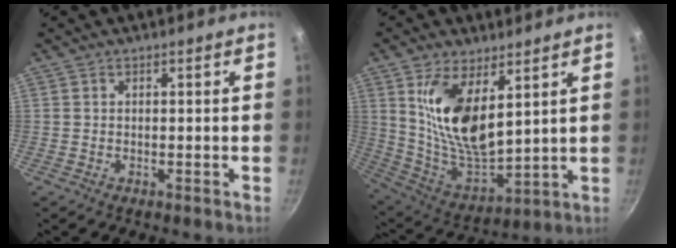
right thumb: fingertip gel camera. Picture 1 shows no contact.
{"total": 16.4, "force": [6.2, 7.6, 13.2], "torque": [-0.233, -0.057, 0.131]}